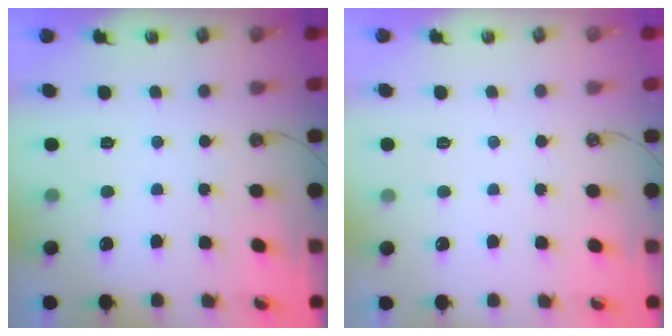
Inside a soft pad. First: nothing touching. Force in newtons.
{"total": 0.0}